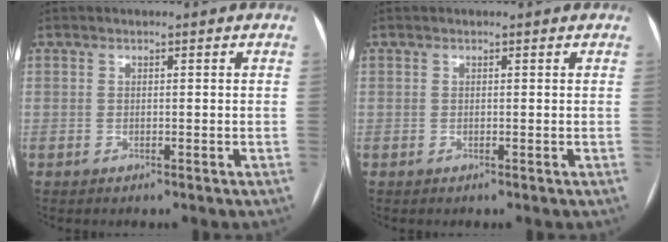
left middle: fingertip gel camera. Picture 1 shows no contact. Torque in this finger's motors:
{"motor_torque": [-0.14, 0.03, -0.03, -0.01]}